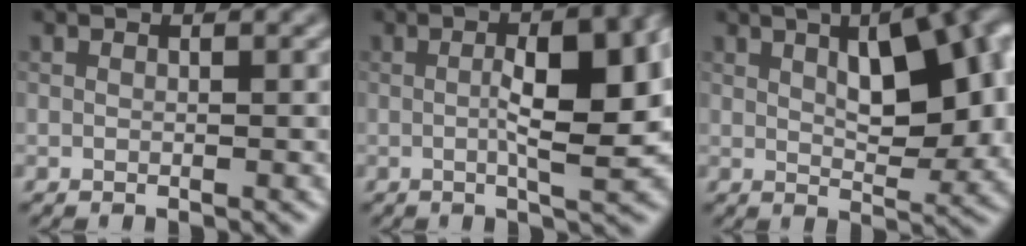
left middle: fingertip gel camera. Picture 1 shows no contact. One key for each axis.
{"total": 8.3, "fx": 0.5, "fy": 2.2, "fz": 8.0, "tx": -0.115, "ty": 0.005, "tz": 0.006}
{"total": 9.5, "fx": 2.8, "fy": 4.0, "fz": 8.2, "tx": -0.104, "ty": 0.016, "tz": 0.034}